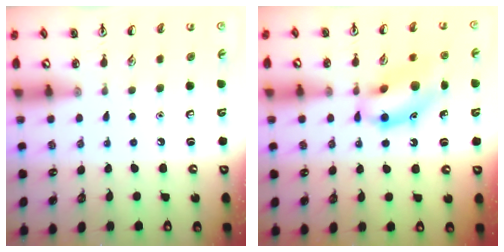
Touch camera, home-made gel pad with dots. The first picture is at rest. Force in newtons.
{"total": 13.9, "press": 13.8, "slide": 1.7}